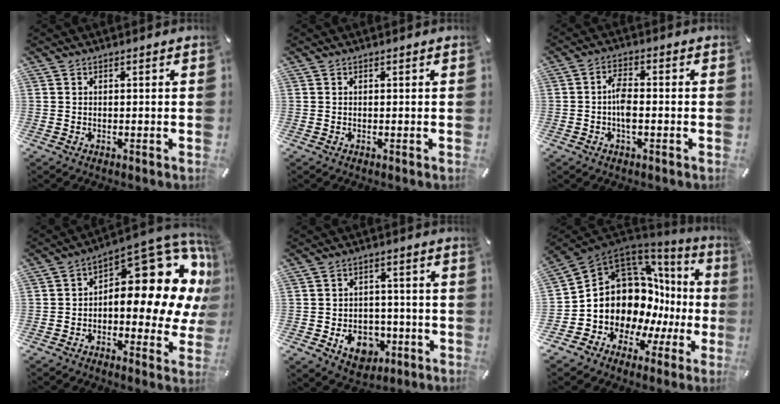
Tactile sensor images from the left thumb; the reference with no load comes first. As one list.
[{"total": 0.0}, {"total": 4.8, "force": [-0.9, 2.1, 4.2], "torque": [-0.080, 0.007, -0.017]}, {"total": 15.6, "force": [6.8, 7.3, 12.0], "torque": [-0.145, -0.082, 0.108]}, {"total": 9.0, "force": [-3.3, 7.0, 4.6], "torque": [-0.068, 0.018, -0.057]}, {"total": 13.9, "force": [1.3, 11.5, 7.6], "torque": [-0.126, -0.058, 0.044]}]